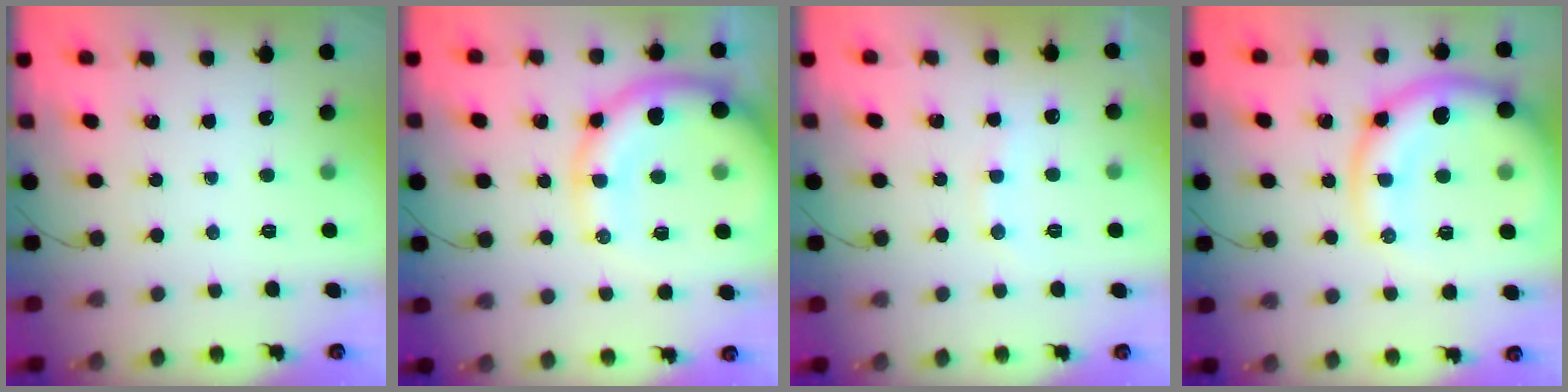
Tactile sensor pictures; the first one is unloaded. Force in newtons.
{"total": 17.1, "press": 16.8, "slide": 3.1}
{"total": 6.7, "press": 6.6, "slide": 1.2}
{"total": 16.1, "press": 15.8, "slide": 3.0}